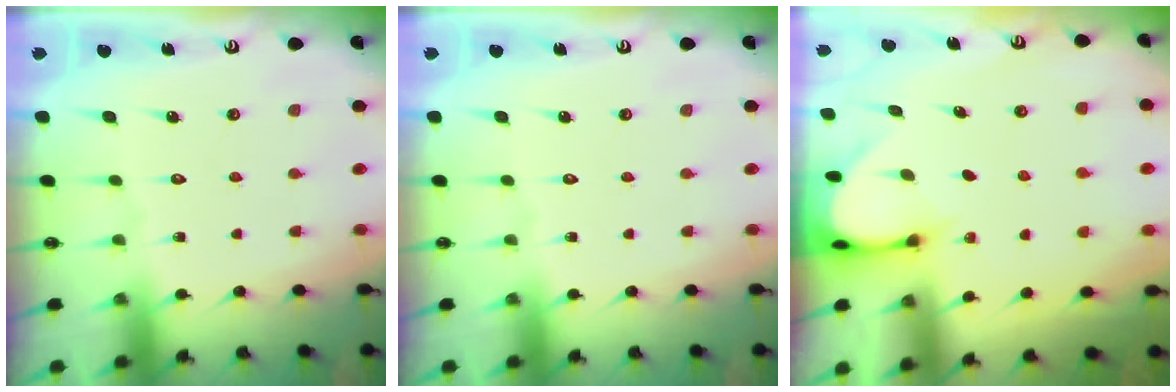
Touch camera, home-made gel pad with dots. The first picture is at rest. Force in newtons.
{"total": 0.0}
{"total": 2.8, "press": 2.8, "slide": 0.3}